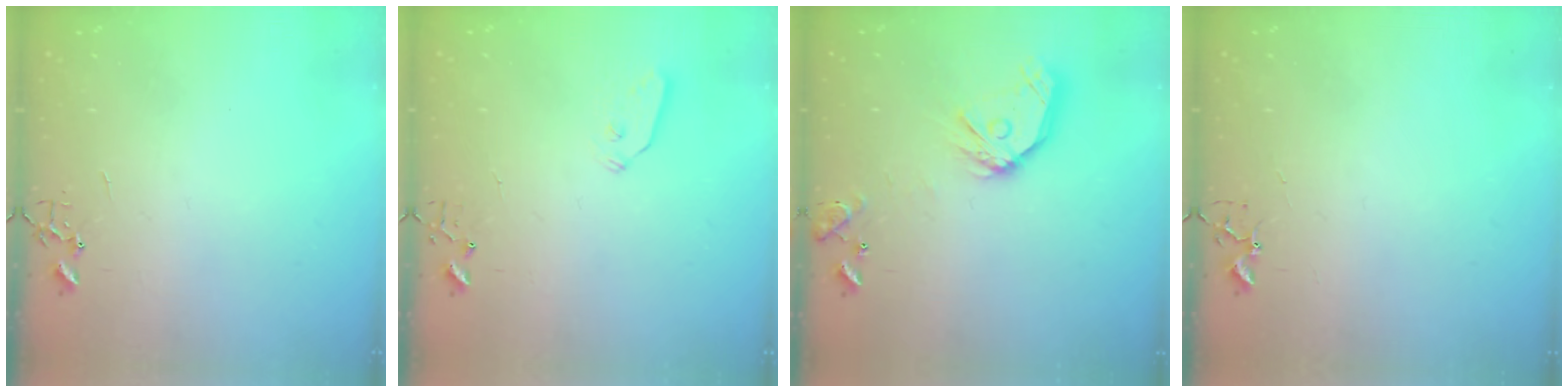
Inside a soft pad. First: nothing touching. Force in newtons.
{"total": 4.3, "press": 4.3, "slide": 0.3}
{"total": 15.3, "press": 15.1, "slide": 2.1}
{"total": 4.2, "press": 4.2, "slide": 0.7}